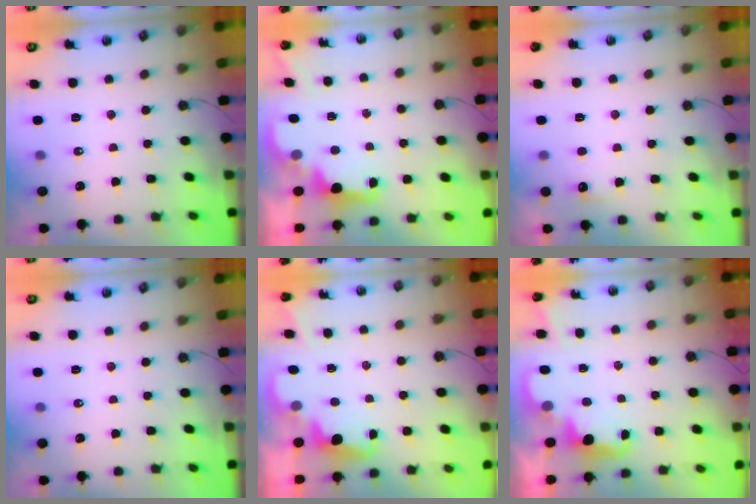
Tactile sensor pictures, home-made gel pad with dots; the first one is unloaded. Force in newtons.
{"total": 2.7, "press": 2.6, "slide": 0.8}
{"total": 6.7, "press": 6.6, "slide": 1.3}
{"total": 0.0}
{"total": 2.4, "press": 2.3, "slide": 0.6}
{"total": 2.5, "press": 2.4, "slide": 0.6}